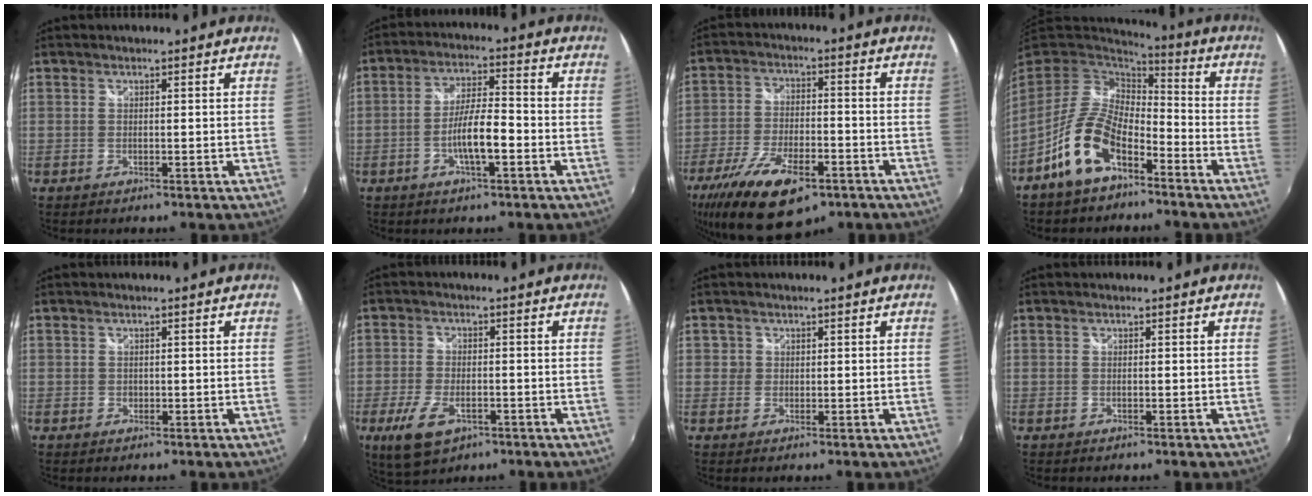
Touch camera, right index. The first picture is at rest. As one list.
[{"total": 7.4, "force": [-2.8, 1.5, 6.7], "torque": [-0.128, 0.002, -0.048]}, {"total": 18.2, "force": [-11.1, 7.3, 12.4], "torque": [-0.258, -0.045, -0.185]}, {"total": 13.3, "force": [-7.3, 6.7, 8.9], "torque": [-0.185, 0.005, -0.133]}, {"total": 0.6, "force": [-0.2, 0.6, 0.2], "torque": [0.000, -0.002, -0.003]}, {"total": 8.9, "force": [-4.2, 4.5, 6.4], "torque": [-0.150, -0.017, -0.072]}, {"total": 1.5, "force": [0.1, 1.5, 0.1], "torque": [0.000, 0.001, -0.002]}, {"total": 0.0}]